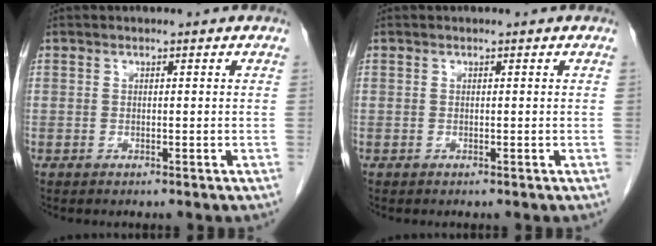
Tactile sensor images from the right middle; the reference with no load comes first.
{"total": 0.0}